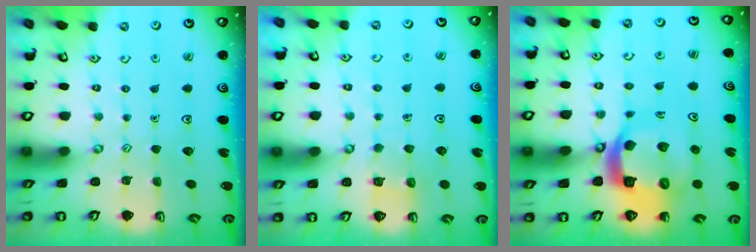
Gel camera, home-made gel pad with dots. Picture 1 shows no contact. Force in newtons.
{"total": 4.1, "press": 4.1, "slide": 0.4}
{"total": 15.5, "press": 15.4, "slide": 1.9}